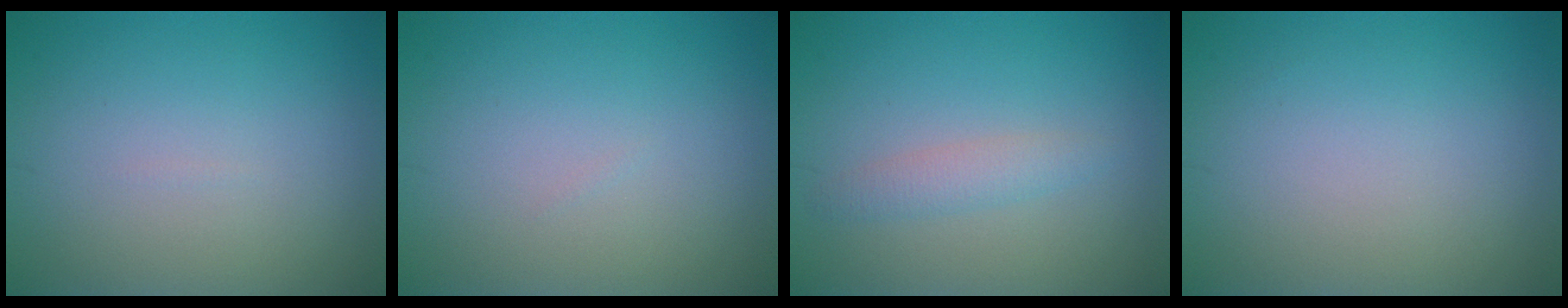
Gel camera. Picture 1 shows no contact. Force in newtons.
{"total": 0.0}
{"total": 1.7, "press": 1.7, "slide": 0.1}
{"total": 0.0}